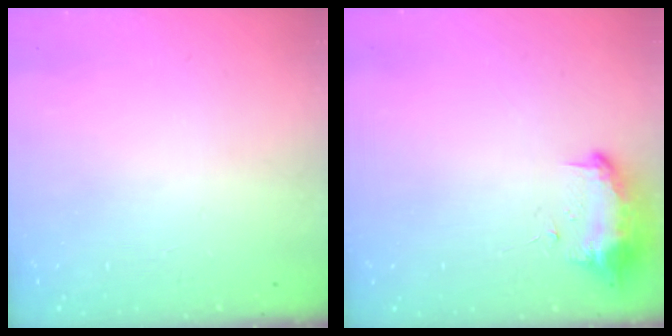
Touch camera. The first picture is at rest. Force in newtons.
{"total": 10.7, "press": 10.6, "slide": 0.7}